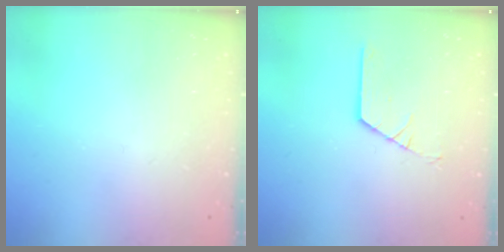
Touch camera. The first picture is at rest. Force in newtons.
{"total": 2.9, "press": 2.9, "slide": 0.2}